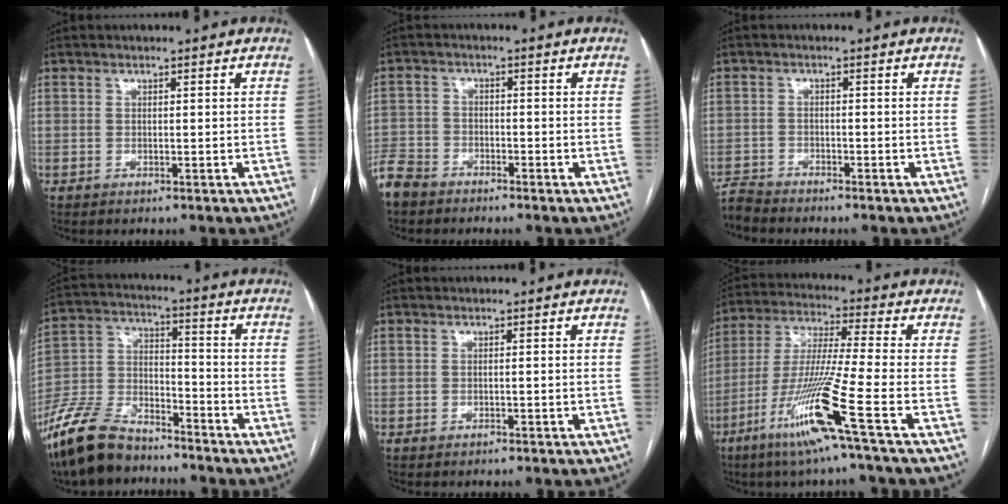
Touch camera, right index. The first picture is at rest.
{"total": 5.3, "force": [-4.4, 2.7, 0.9], "torque": [-0.018, -0.004, -0.093]}
{"total": 3.0, "force": [-3.0, -0.1, -0.2], "torque": [0.005, -0.016, -0.057]}
{"total": 13.3, "force": [-11.0, 4.7, 5.8], "torque": [-0.128, -0.005, -0.212]}
{"total": 0.0}
{"total": 14.7, "force": [-7.1, -2.0, 12.8], "torque": [-0.259, -0.032, -0.138]}